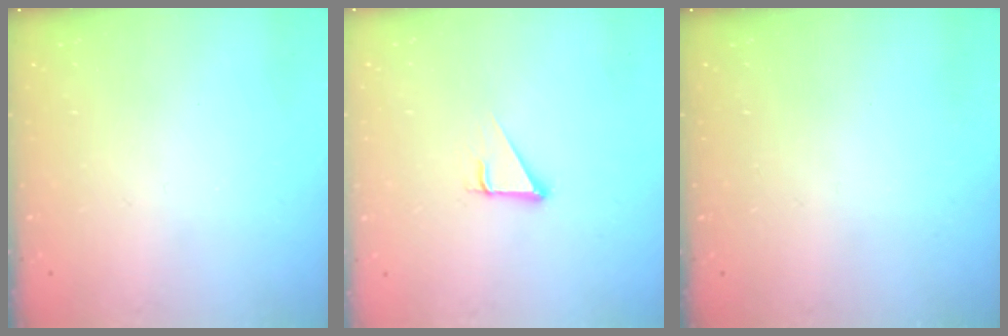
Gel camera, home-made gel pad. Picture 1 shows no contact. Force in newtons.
{"total": 2.9, "press": 2.8, "slide": 0.2}
{"total": 0.0}